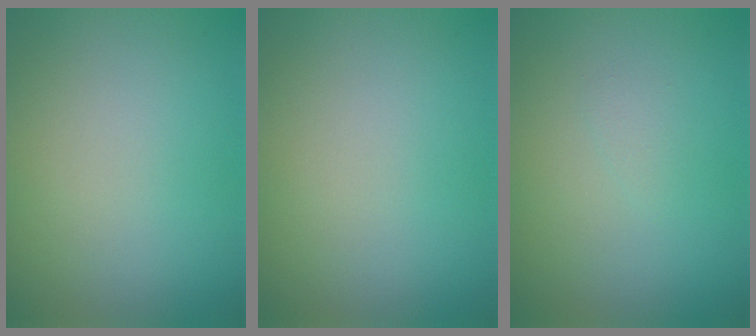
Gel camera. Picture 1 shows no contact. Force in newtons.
{"total": 0.0}
{"total": 0.6, "press": 0.6, "slide": 0.1}